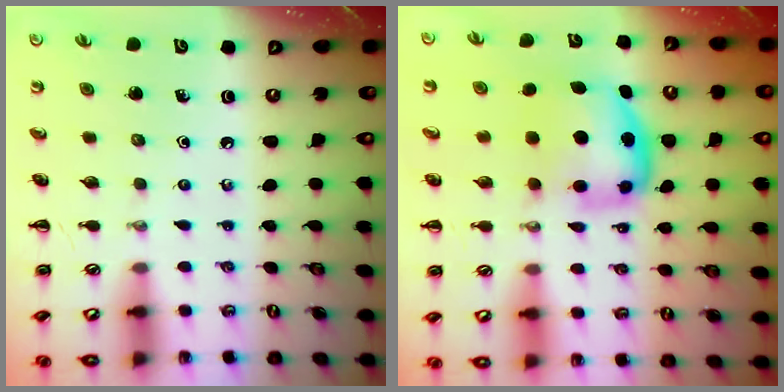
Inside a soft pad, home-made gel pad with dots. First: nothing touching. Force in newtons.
{"total": 6.7, "press": 6.6, "slide": 1.1}